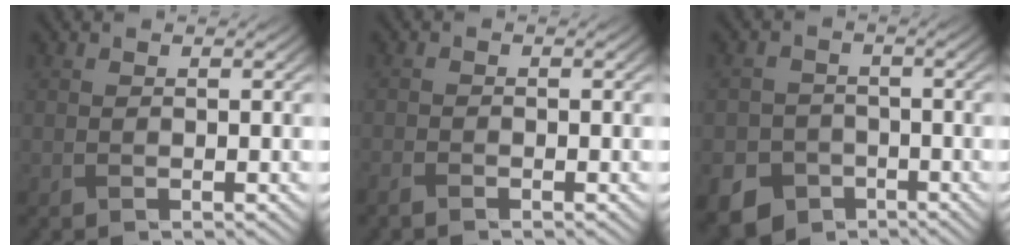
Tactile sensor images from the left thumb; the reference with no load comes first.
{"total": 1.9, "force": [-1.7, 0.3, 0.7], "torque": [-0.019, -0.008, -0.039]}
{"total": 7.2, "force": [-4.5, 5.3, 1.9], "torque": [-0.043, -0.024, -0.082]}